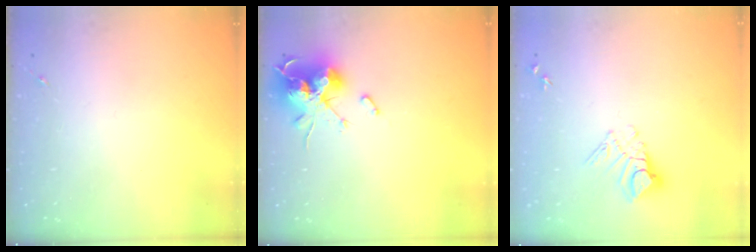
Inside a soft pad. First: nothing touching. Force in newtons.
{"total": 16.7, "press": 16.7, "slide": 0.1}
{"total": 8.9, "press": 8.9, "slide": 0.8}